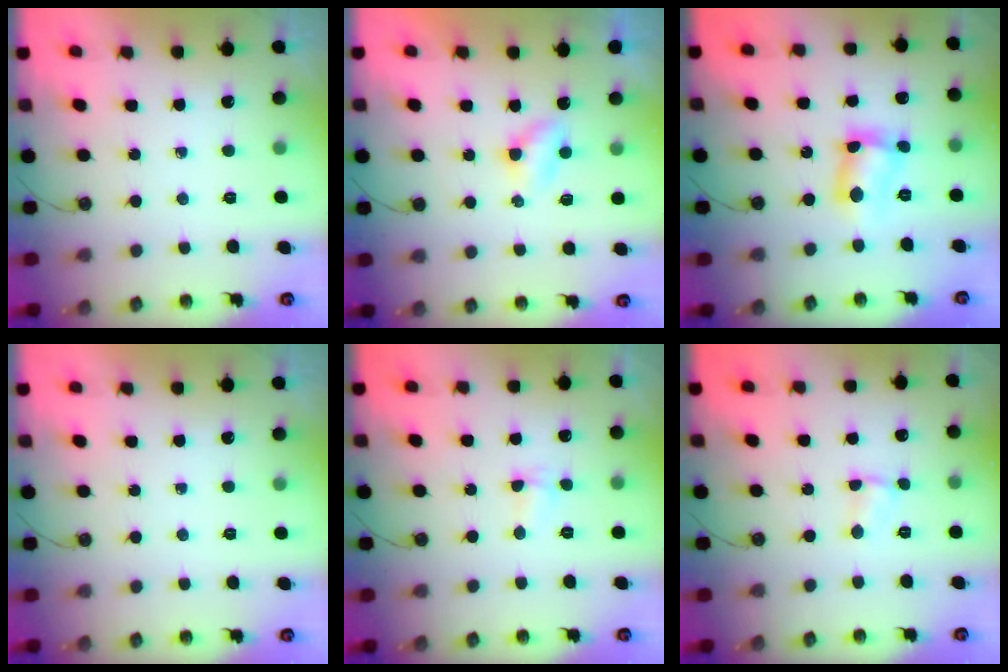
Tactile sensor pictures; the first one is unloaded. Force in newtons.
{"total": 2.7, "press": 2.7, "slide": 0.4}
{"total": 9.0, "press": 9.0, "slide": 0.5}
{"total": 0.0}
{"total": 4.3, "press": 3.0, "slide": 3.1}
{"total": 1.7, "press": 1.7, "slide": 0.2}